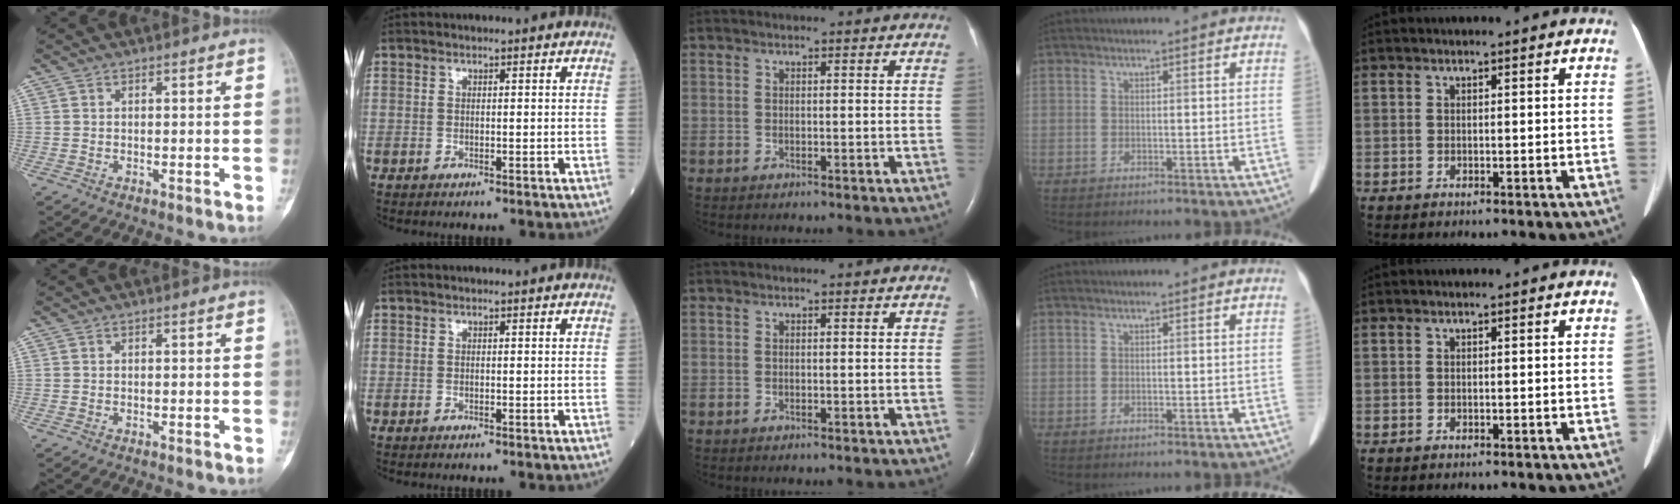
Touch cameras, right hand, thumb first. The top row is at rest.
{}